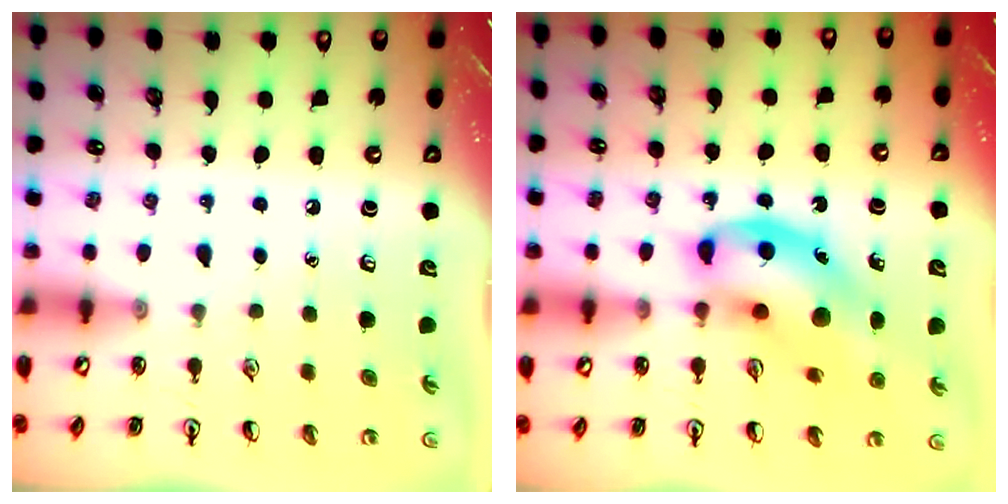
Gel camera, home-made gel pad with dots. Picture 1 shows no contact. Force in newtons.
{"total": 13.4, "press": 12.8, "slide": 3.9}